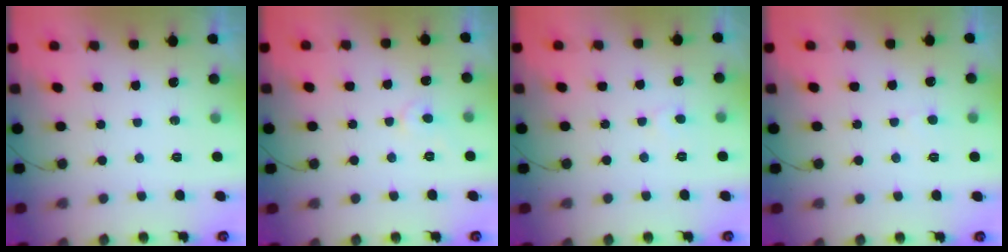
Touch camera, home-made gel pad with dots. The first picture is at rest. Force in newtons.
{"total": 3.5, "press": 3.5, "slide": 0.3}
{"total": 3.7, "press": 3.7, "slide": 0.5}
{"total": 2.8, "press": 2.8, "slide": 0.3}